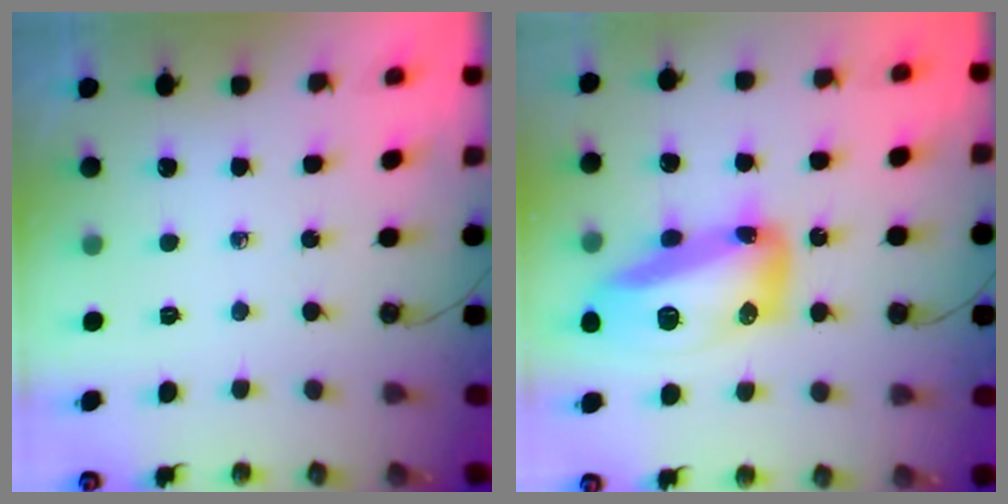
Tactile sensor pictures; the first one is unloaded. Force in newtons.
{"total": 18.6, "press": 18.5, "slide": 1.8}